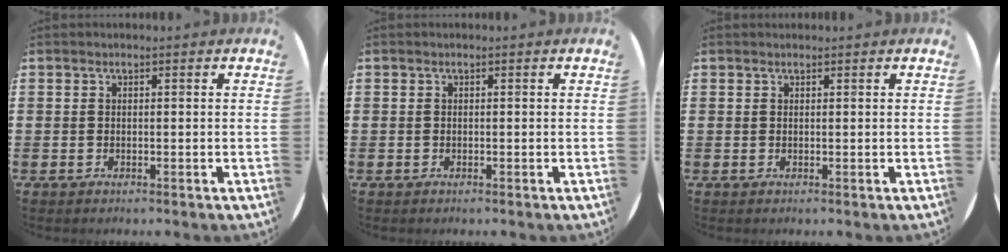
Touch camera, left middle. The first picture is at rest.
{"total": 0.0}
{"total": 0.0}